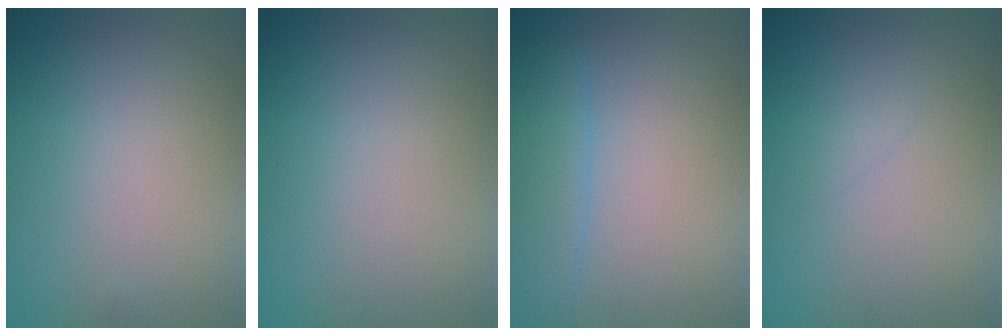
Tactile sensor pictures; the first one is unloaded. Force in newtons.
{"total": 0.0}
{"total": 2.8, "press": 2.8, "slide": 0.3}
{"total": 0.5, "press": 0.5, "slide": 0.1}